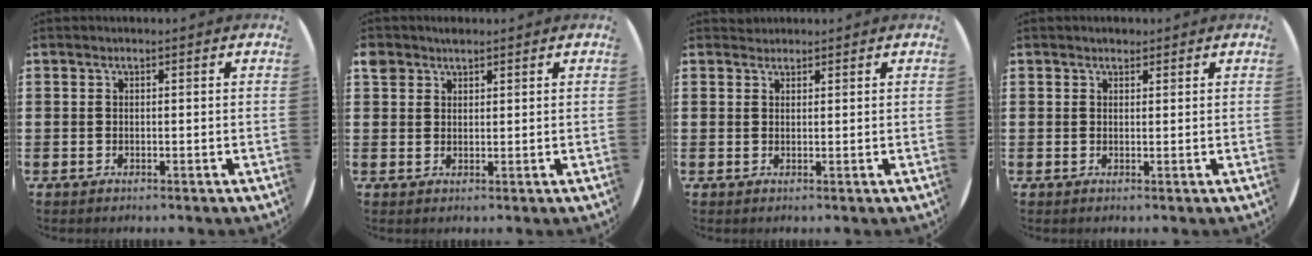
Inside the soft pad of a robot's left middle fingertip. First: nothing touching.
{"total": 2.1, "force": [1.7, 1.1, 0.2], "torque": [0.001, 0.001, 0.033]}
{"total": 1.1, "force": [1.0, 0.3, -0.1], "torque": [0.000, 0.002, 0.021]}
{"total": 1.0, "force": [0.9, 0.3, 0.1], "torque": [0.005, -0.001, 0.016]}